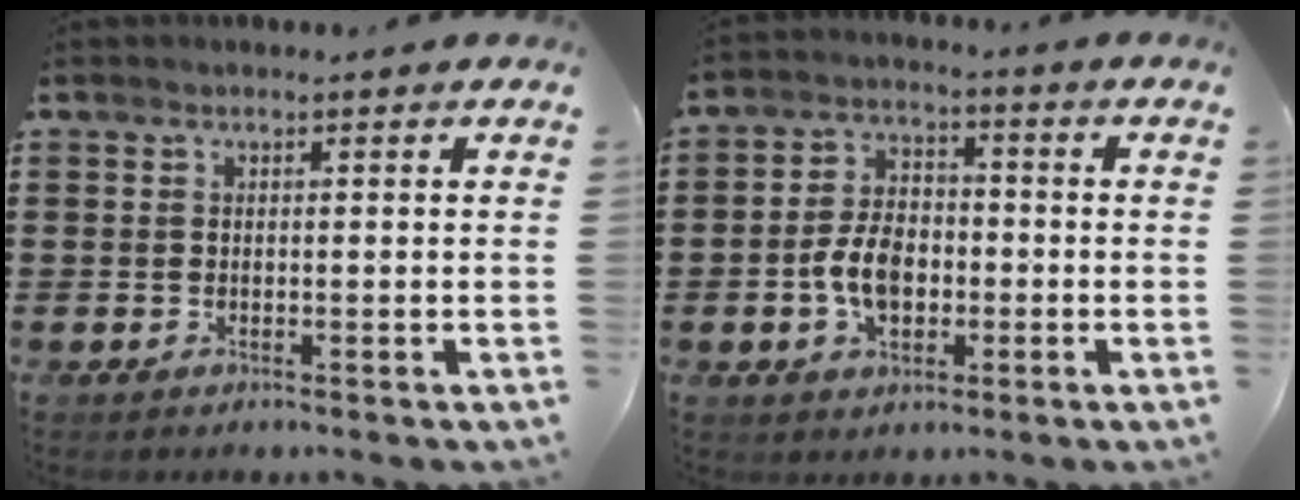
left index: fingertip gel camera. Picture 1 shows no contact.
{"total": 7.1, "force": [-1.8, 4.6, 5.2], "torque": [-0.121, 0.005, -0.040]}